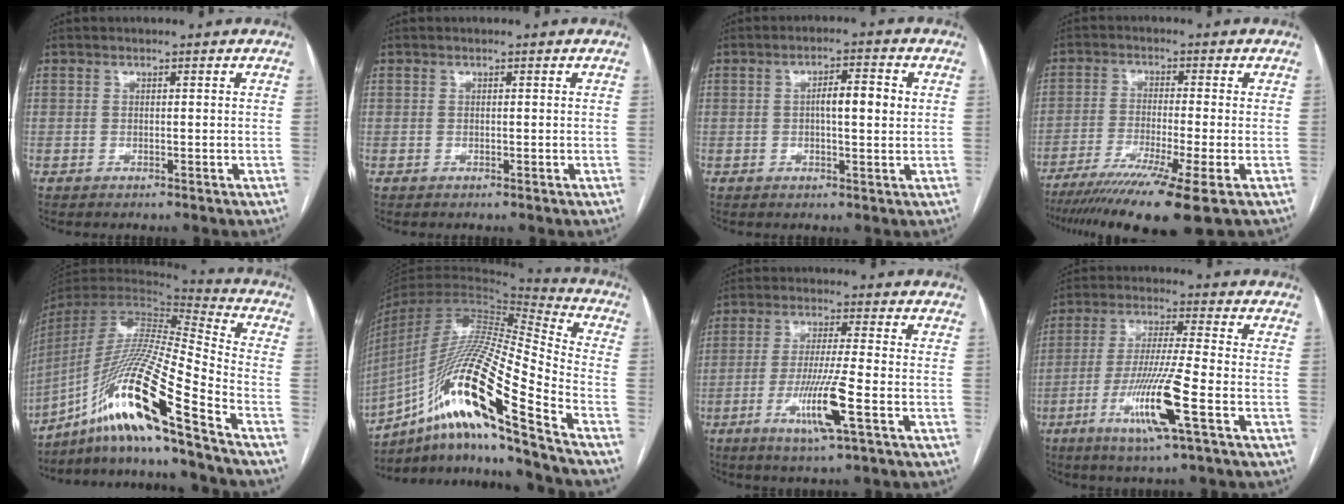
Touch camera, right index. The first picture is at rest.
{"total": 0.0}
{"total": 5.3, "force": [0.7, 1.1, 5.1], "torque": [-0.084, 0.009, 0.010]}
{"total": 13.0, "force": [-8.6, -0.9, 9.7], "torque": [-0.165, -0.035, -0.141]}
{"total": 21.4, "force": [-14.3, -1.4, 15.9], "torque": [-0.328, -0.029, -0.271]}
{"total": 23.4, "force": [-13.3, 0.3, 19.3], "torque": [-0.370, -0.019, -0.245]}
{"total": 9.3, "force": [-3.4, -0.5, 8.6], "torque": [-0.167, -0.017, -0.063]}
{"total": 12.8, "force": [-4.8, -0.1, 11.9], "torque": [-0.236, -0.020, -0.091]}